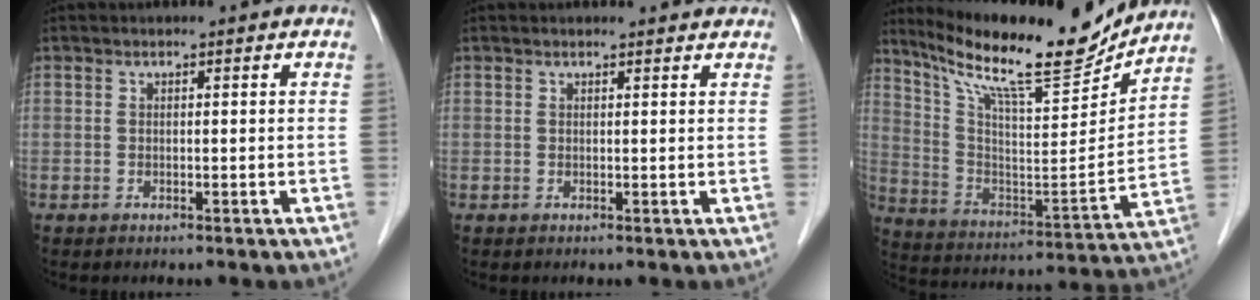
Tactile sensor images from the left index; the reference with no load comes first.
{"total": 2.7, "force": [2.7, 0.3, 0.4], "torque": [-0.012, 0.006, 0.024]}
{"total": 19.2, "force": [16.9, 1.8, 8.8], "torque": [-0.167, -0.024, 0.278]}